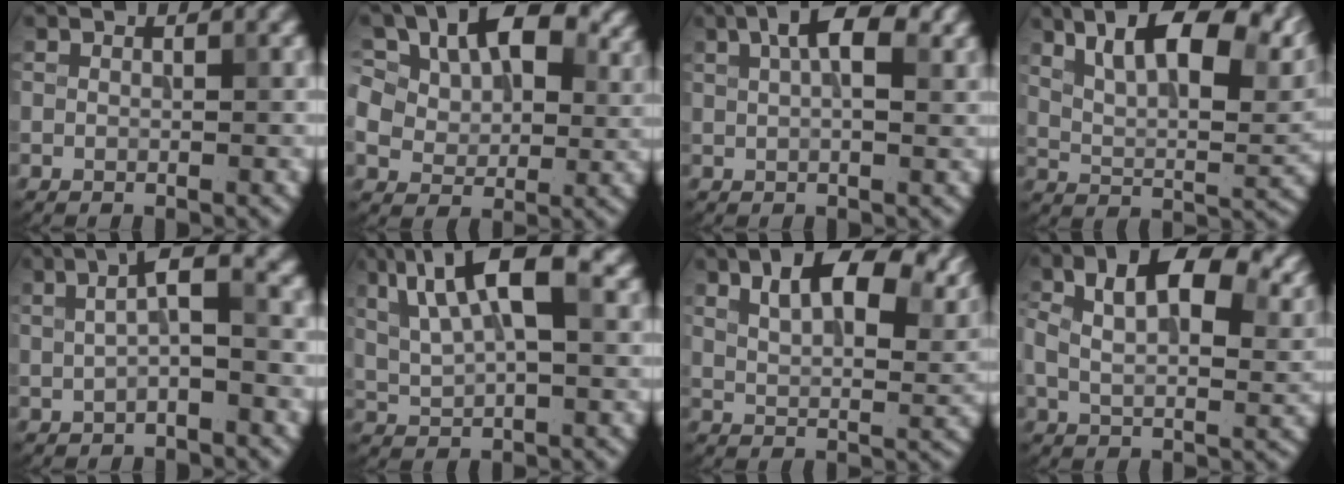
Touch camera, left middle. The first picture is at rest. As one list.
[{"total": 15.2, "force": [6.2, 9.8, 9.8], "torque": [-0.159, 0.034, 0.092]}, {"total": 4.3, "force": [1.7, 1.7, 3.6], "torque": [-0.063, 0.007, 0.028]}, {"total": 12.2, "force": [6.8, 4.1, 9.3], "torque": [-0.147, 0.017, 0.116]}, {"total": 3.7, "force": [0.4, 0.8, 3.6], "torque": [-0.066, 0.013, 0.004]}, {"total": 9.5, "force": [3.9, 3.4, 7.9], "torque": [-0.160, 0.019, 0.068]}, {"total": 10.7, "force": [5.9, 4.7, 7.6], "torque": [-0.121, 0.014, 0.097]}, {"total": 11.6, "force": [5.0, 5.9, 8.7], "torque": [-0.147, 0.006, 0.082]}]